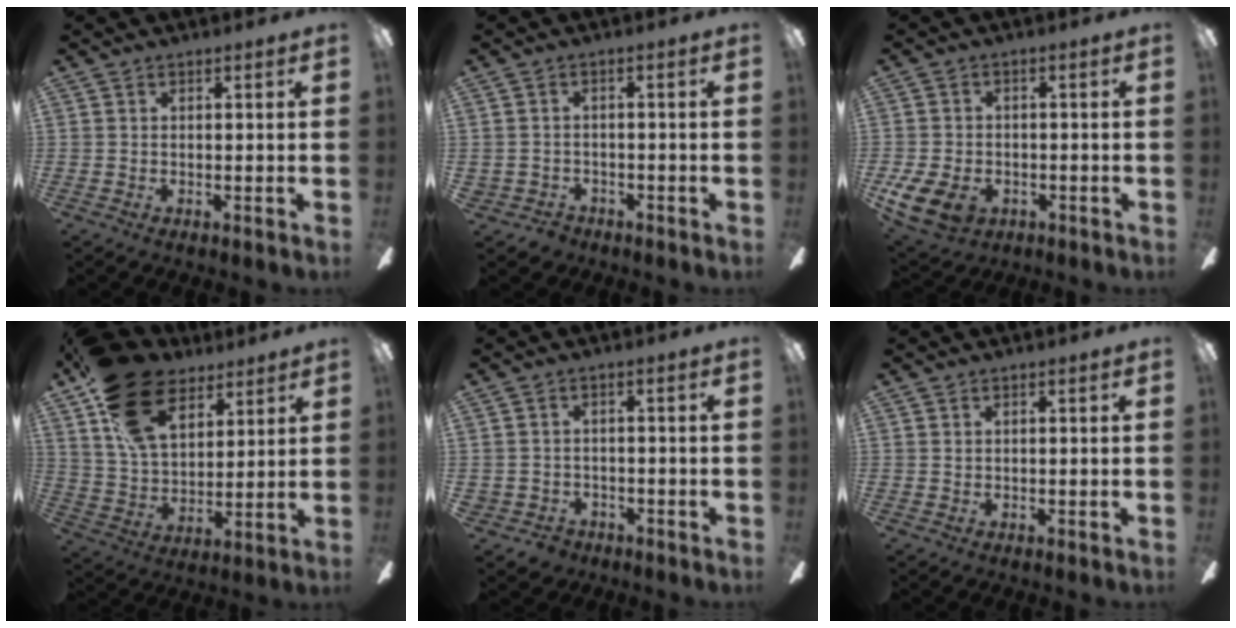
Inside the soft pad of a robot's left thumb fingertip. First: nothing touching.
{"total": 2.2, "force": [-1.2, 1.8, 0.2], "torque": [-0.006, 0.007, -0.026]}
{"total": 7.7, "force": [-3.2, 5.6, 4.2], "torque": [-0.106, 0.014, -0.057]}
{"total": 19.5, "force": [11.5, 11.3, 10.9], "torque": [-0.196, -0.043, 0.215]}
{"total": 2.5, "force": [-1.2, 2.2, 0.2], "torque": [-0.005, 0.006, -0.024]}
{"total": 0.7, "force": [0.3, 0.6, 0.1], "torque": [-0.003, 0.005, 0.005]}